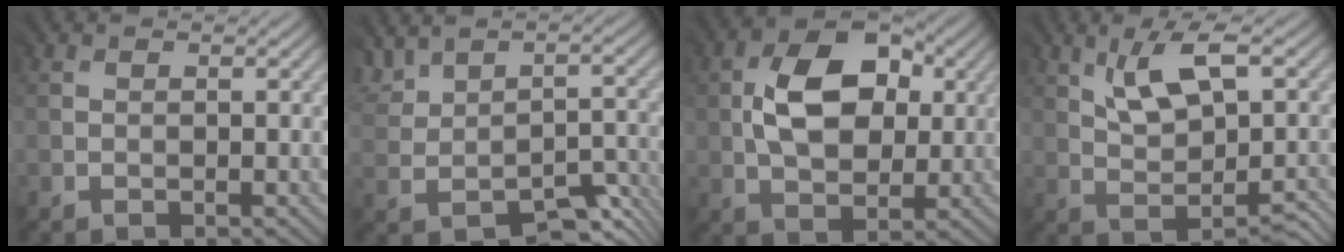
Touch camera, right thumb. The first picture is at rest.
{"total": 3.0, "force": [0.5, 2.6, 1.4], "torque": [-0.024, -0.005, 0.012]}
{"total": 8.8, "force": [2.2, 6.0, 6.2], "torque": [-0.117, 0.009, 0.032]}
{"total": 5.1, "force": [2.4, 1.7, 4.1], "torque": [-0.062, 0.012, 0.045]}